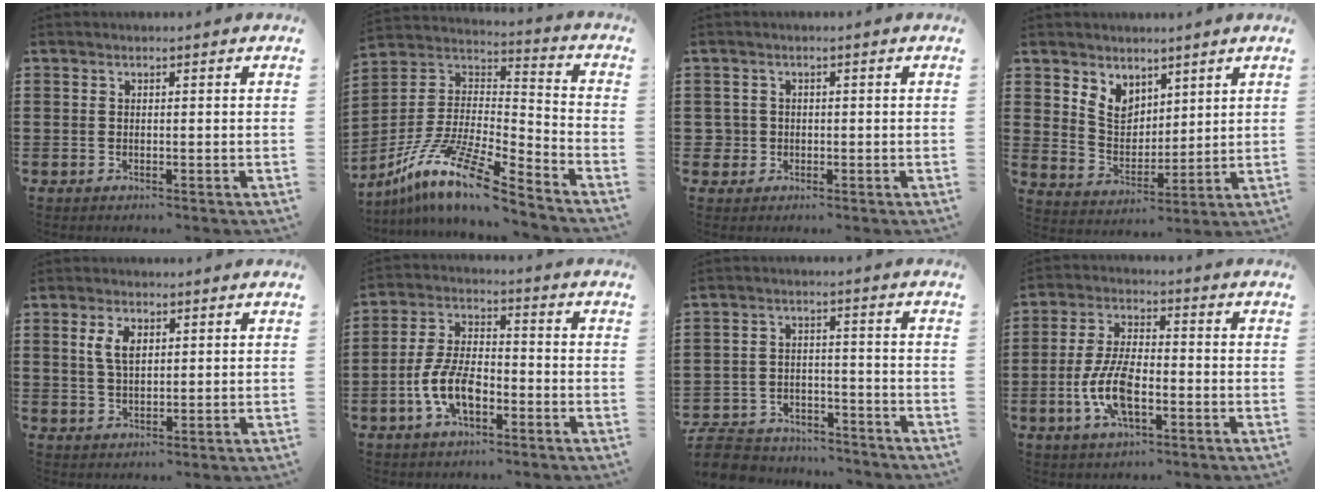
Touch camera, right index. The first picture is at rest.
{"total": 13.2, "force": [-9.7, 2.3, 8.6], "torque": [-0.178, 0.009, -0.190]}
{"total": 1.9, "force": [-0.4, 1.8, 0.2], "torque": [-0.012, 0.005, -0.013]}
{"total": 6.0, "force": [4.1, 4.1, 1.5], "torque": [-0.056, -0.002, 0.078]}
{"total": 4.1, "force": [1.3, 2.1, 3.3], "torque": [-0.071, 0.010, 0.022]}
{"total": 8.1, "force": [-3.1, 4.1, 6.3], "torque": [-0.147, 0.001, -0.065]}
{"total": 6.9, "force": [-6.6, 1.7, 1.2], "torque": [-0.037, 0.012, -0.134]}
{"total": 8.9, "force": [-2.7, 3.8, 7.6], "torque": [-0.174, -0.007, -0.055]}